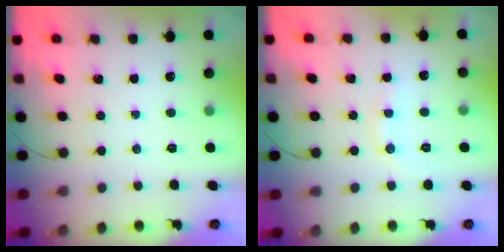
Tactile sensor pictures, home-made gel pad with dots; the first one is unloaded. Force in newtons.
{"total": 7.6, "press": 7.6, "slide": 0.9}